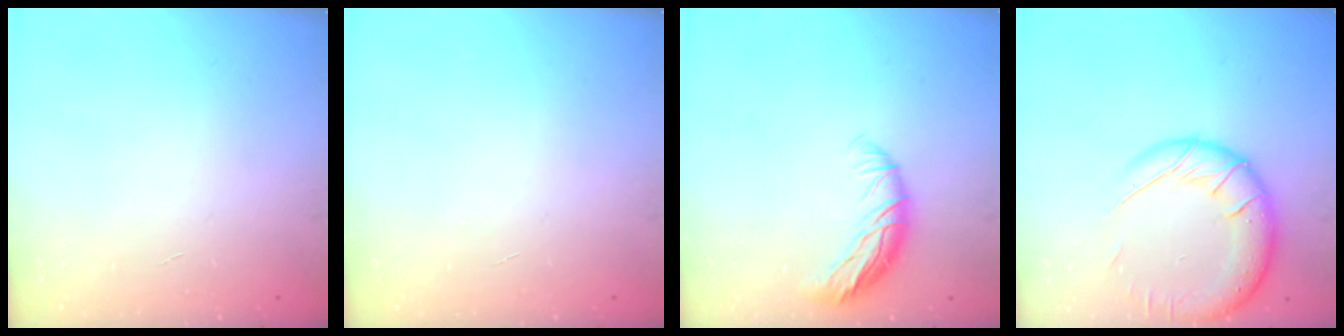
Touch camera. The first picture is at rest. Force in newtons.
{"total": 0.0}
{"total": 9.5, "press": 9.2, "slide": 2.2}
{"total": 18.2, "press": 17.7, "slide": 4.3}